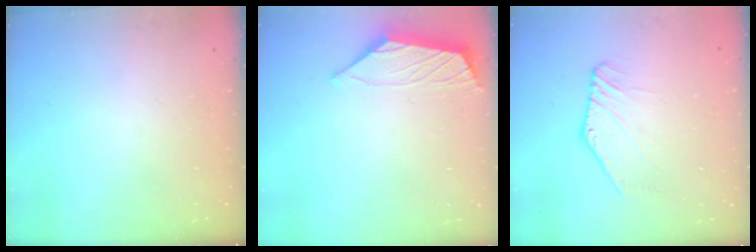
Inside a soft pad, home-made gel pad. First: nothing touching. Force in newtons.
{"total": 2.0, "press": 1.9, "slide": 0.7}
{"total": 3.9, "press": 3.9, "slide": 0.1}